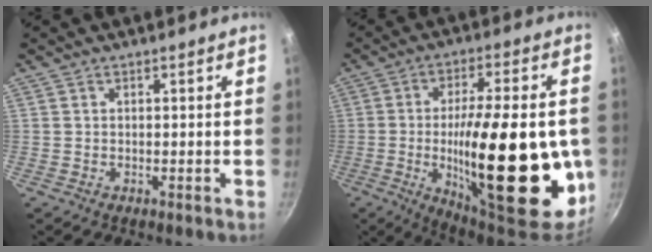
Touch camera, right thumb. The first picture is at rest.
{"total": 31.6, "force": [-4.6, 10.8, 29.3], "torque": [-0.412, -0.002, -0.061]}